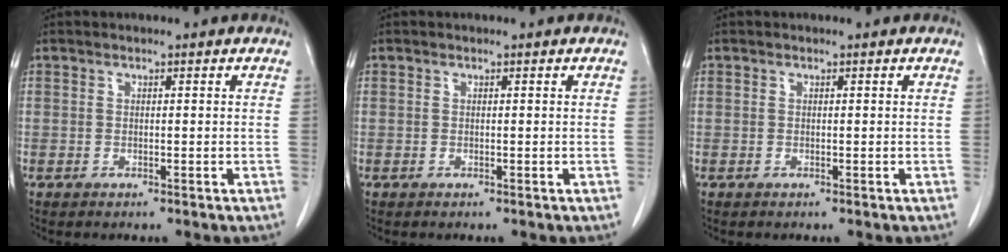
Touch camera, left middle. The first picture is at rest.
{"total": 0.0}
{"total": 0.0}